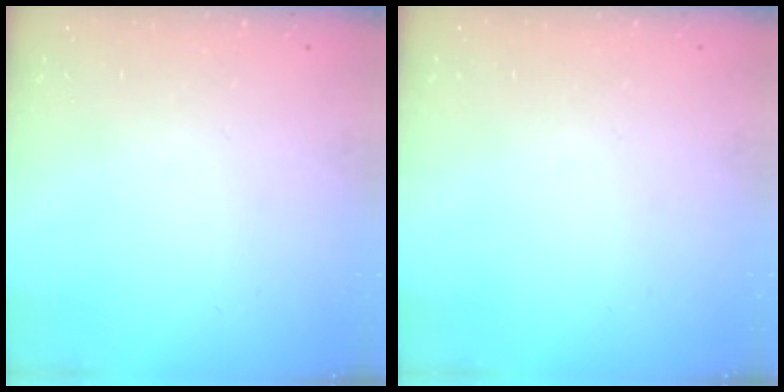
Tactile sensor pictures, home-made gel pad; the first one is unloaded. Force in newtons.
{"total": 0.0}